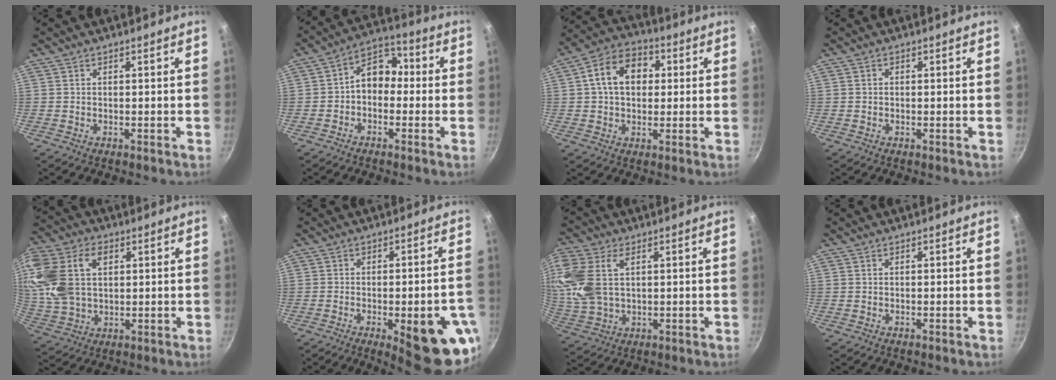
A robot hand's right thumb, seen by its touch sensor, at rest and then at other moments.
{"total": 8.3, "force": [-0.7, 6.3, 5.4], "torque": [-0.047, 0.038, -0.033]}
{"total": 11.9, "force": [2.0, 8.6, 7.9], "torque": [-0.102, 0.021, 0.016]}
{"total": 0.6, "force": [0.0, 0.5, 0.3], "torque": [-0.004, 0.003, 0.000]}
{"total": 17.5, "force": [4.5, 11.8, 12.2], "torque": [-0.249, 0.008, 0.088]}
{"total": 15.7, "force": [-5.7, 4.9, 13.8], "torque": [-0.141, 0.013, -0.066]}
{"total": 12.8, "force": [3.4, 7.9, 9.5], "torque": [-0.203, 0.001, 0.071]}
{"total": 0.0}